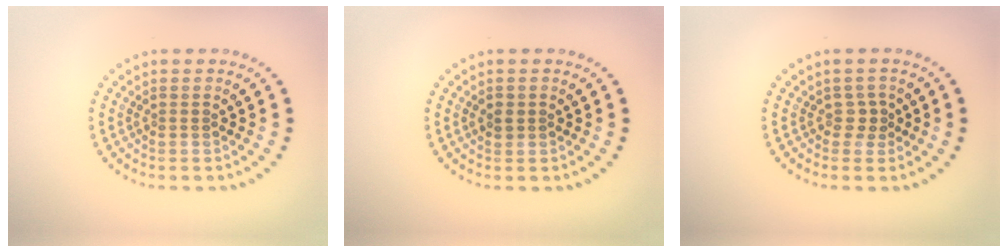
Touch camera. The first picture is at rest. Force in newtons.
{"total": 1.0, "press": 1.0, "slide": 0.1}
{"total": 1.2, "press": 0.9, "slide": 0.8}